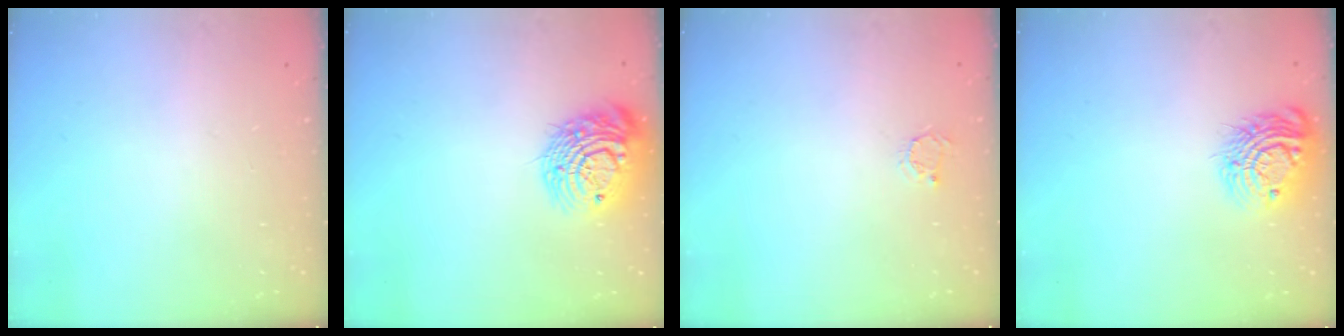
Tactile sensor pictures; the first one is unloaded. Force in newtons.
{"total": 15.5, "press": 15.4, "slide": 1.4}
{"total": 2.3, "press": 2.3, "slide": 0.3}
{"total": 13.3, "press": 13.3, "slide": 0.9}